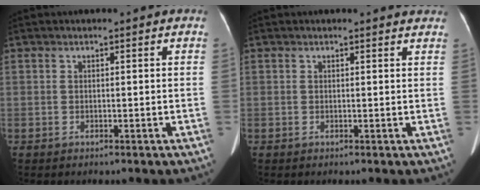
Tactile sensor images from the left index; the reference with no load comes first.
{"total": 2.6, "force": [2.5, 0.5, 0.3], "torque": [-0.009, -0.003, 0.011]}